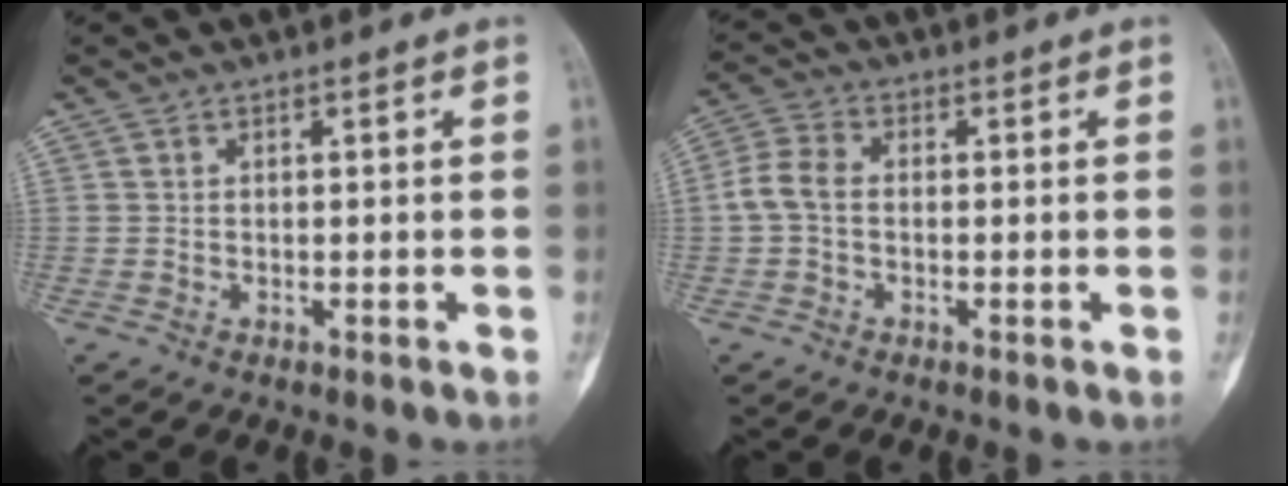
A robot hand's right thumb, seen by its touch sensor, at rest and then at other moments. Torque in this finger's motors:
{"motor_torque": [0.24, 0.24, 0.17, -0.17, 0.16]}